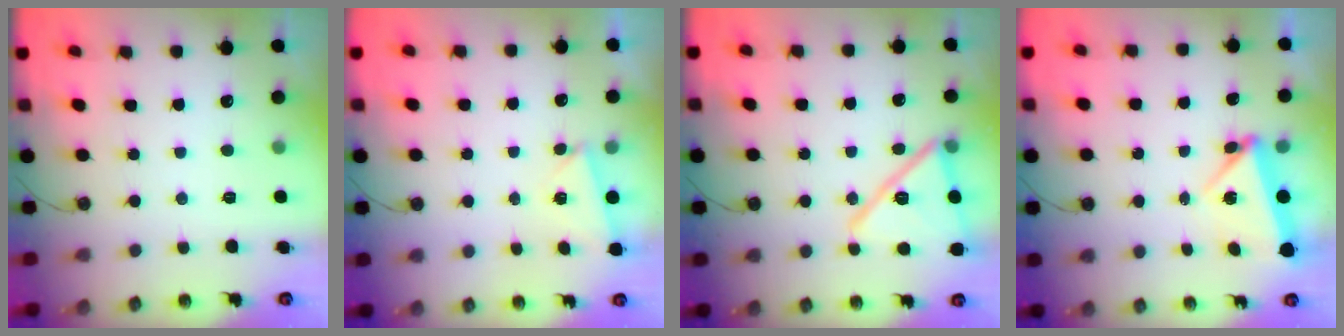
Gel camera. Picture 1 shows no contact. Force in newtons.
{"total": 2.6, "press": 1.6, "slide": 2.0}
{"total": 16.3, "press": 15.7, "slide": 4.2}
{"total": 6.6, "press": 6.5, "slide": 1.1}